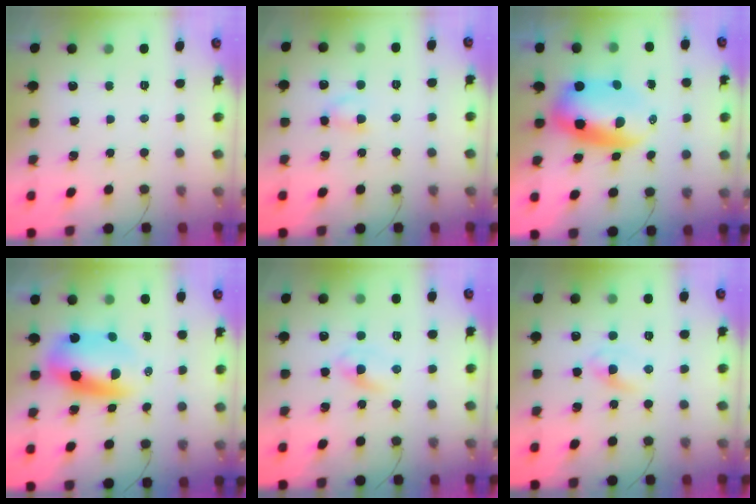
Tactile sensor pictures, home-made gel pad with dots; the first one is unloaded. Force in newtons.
{"total": 3.1, "press": 2.8, "slide": 1.3}
{"total": 8.6, "press": 8.3, "slide": 2.1}
{"total": 10.1, "press": 9.7, "slide": 2.7}
{"total": 2.7, "press": 2.4, "slide": 1.4}
{"total": 2.7, "press": 2.4, "slide": 1.4}